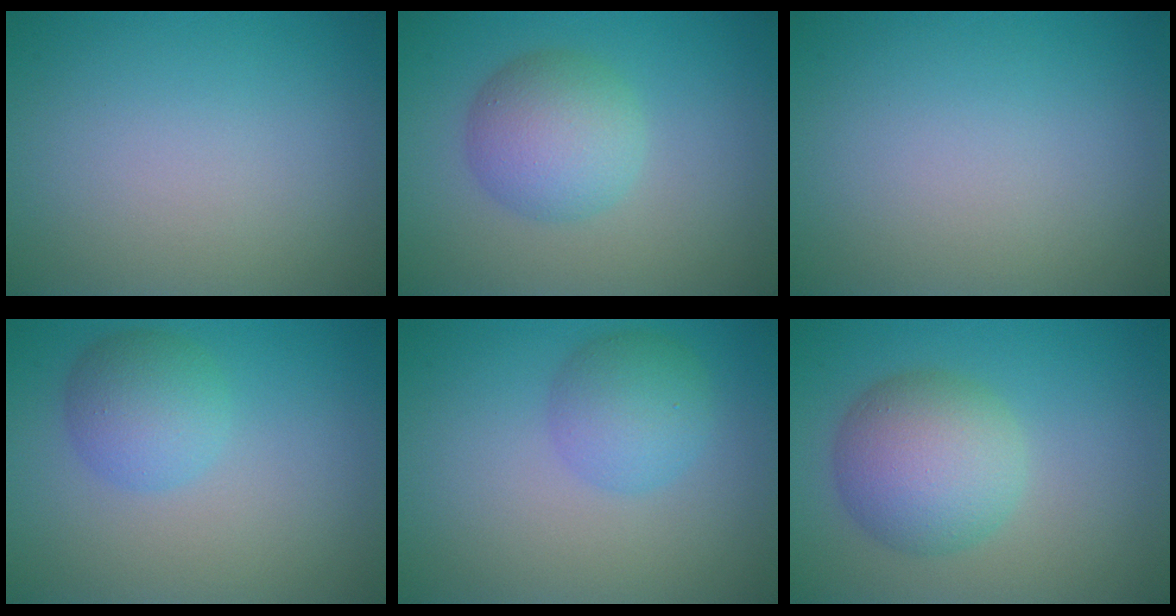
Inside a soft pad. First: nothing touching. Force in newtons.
{"total": 4.7, "press": 4.7, "slide": 0.2}
{"total": 0.0}
{"total": 3.5, "press": 3.5, "slide": 0.2}
{"total": 3.5, "press": 3.5, "slide": 0.1}
{"total": 6.2, "press": 6.2, "slide": 0.3}